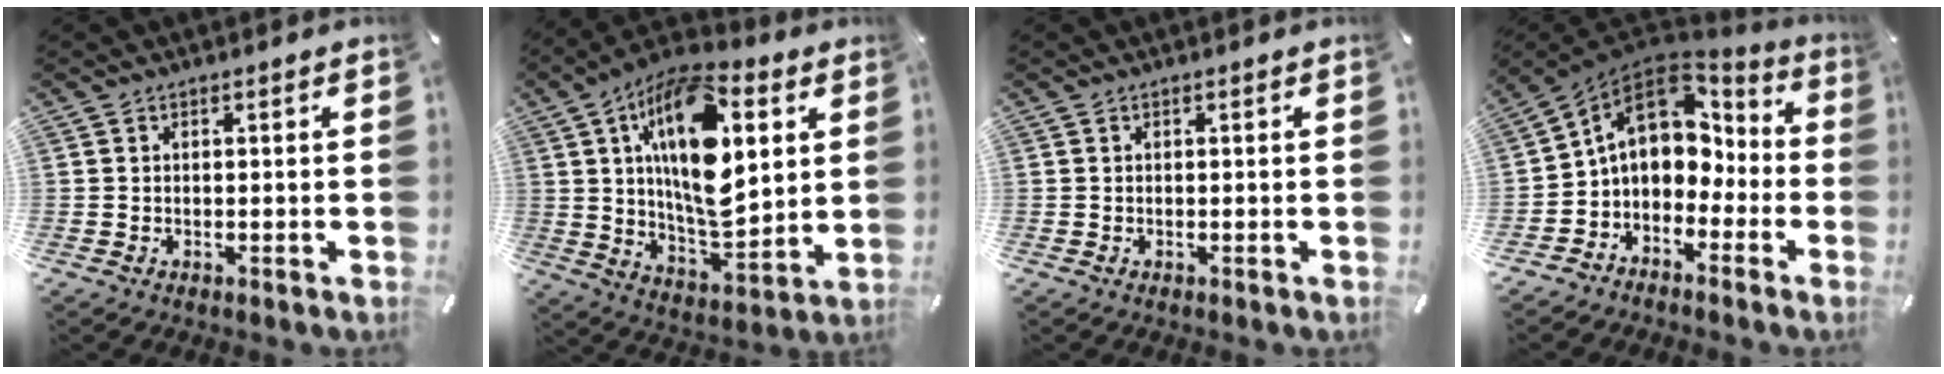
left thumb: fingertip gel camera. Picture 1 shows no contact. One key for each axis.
{"total": 22.1, "fx": 7.4, "fy": 10.9, "fz": 17.7, "tx": -0.318, "ty": -0.031, "tz": 0.113}
{"total": 0.0}
{"total": 11.9, "fx": 1.7, "fy": 9.6, "fz": 6.7, "tx": -0.107, "ty": 0.000, "tz": 0.032}